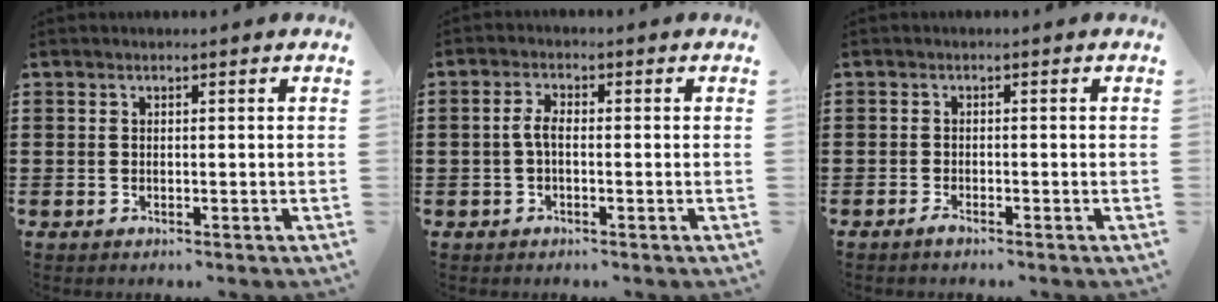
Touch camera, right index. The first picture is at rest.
{"total": 2.9, "force": [-0.5, 1.2, 2.6], "torque": [-0.064, -0.001, -0.015]}
{"total": 1.1, "force": [-1.0, 0.1, 0.5], "torque": [-0.019, -0.010, -0.021]}